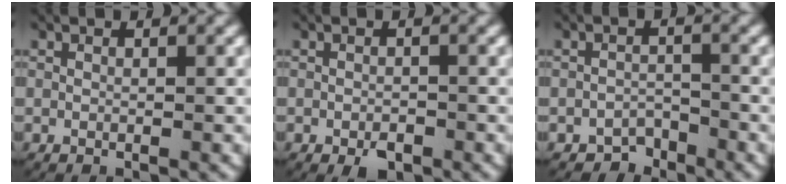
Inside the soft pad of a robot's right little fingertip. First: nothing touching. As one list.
[{"total": 1.5, "force": [-1.1, 0.7, 0.8], "torque": [-0.008, -0.005, -0.017]}, {"total": 2.6, "force": [-2.3, 1.3, -0.1], "torque": [0.013, -0.007, -0.044]}]